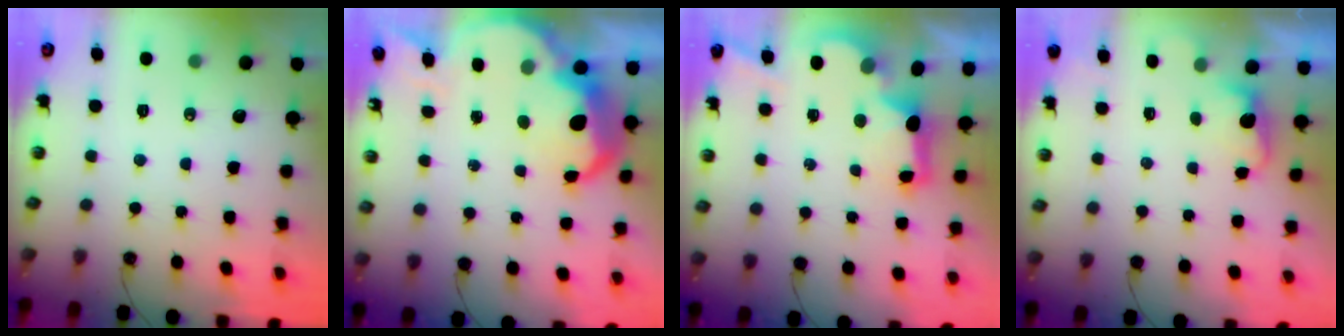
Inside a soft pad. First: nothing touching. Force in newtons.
{"total": 9.1, "press": 9.1, "slide": 0.3}
{"total": 2.9, "press": 2.7, "slide": 0.9}
{"total": 1.2, "press": 1.0, "slide": 0.8}